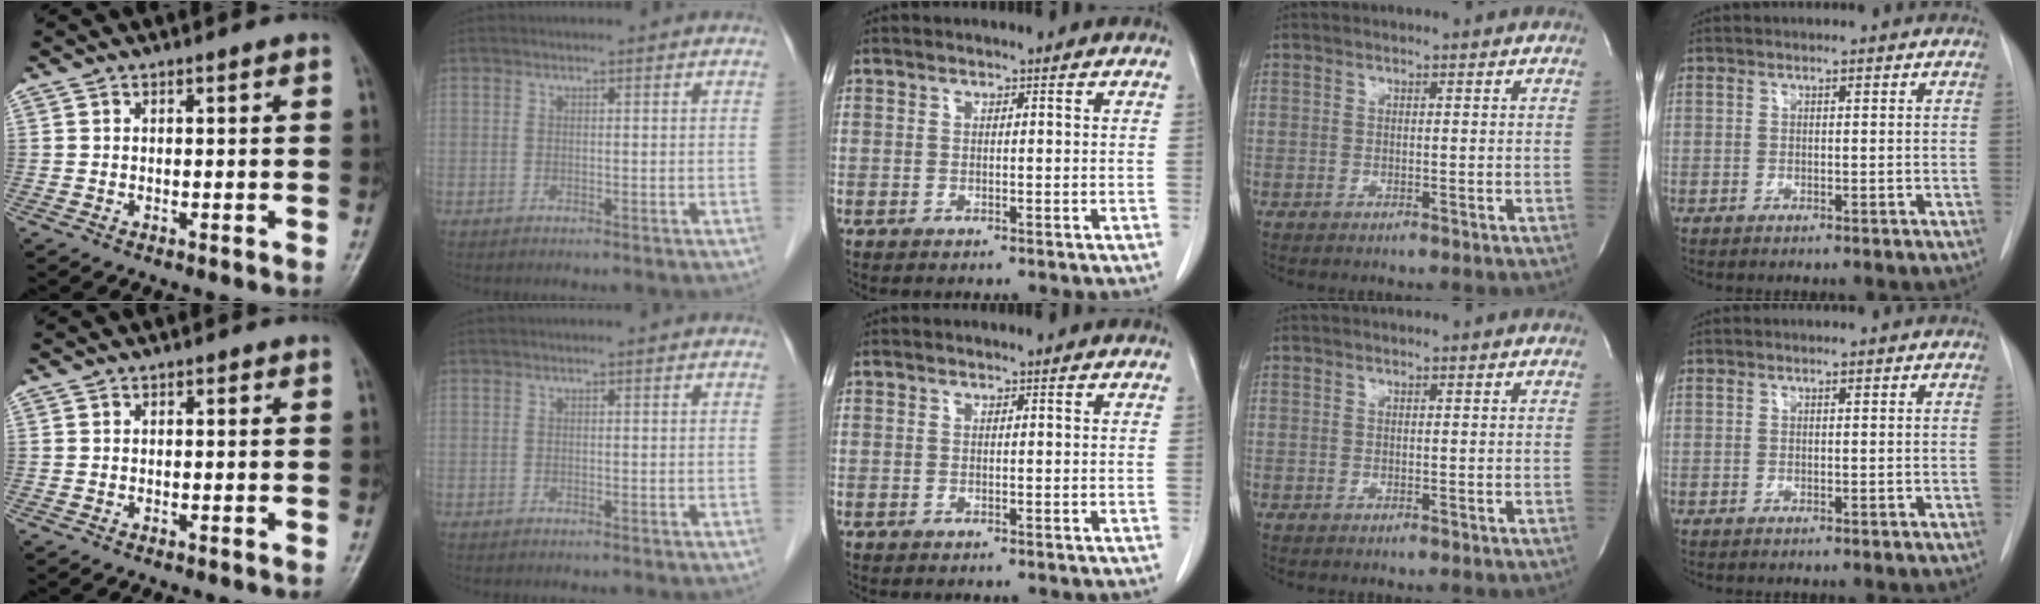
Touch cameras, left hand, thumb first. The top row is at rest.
{"thumb": {"total": 0.5, "force": [0.2, 0.4, 0.3], "torque": [0.003, 0.001, -0.002]}}